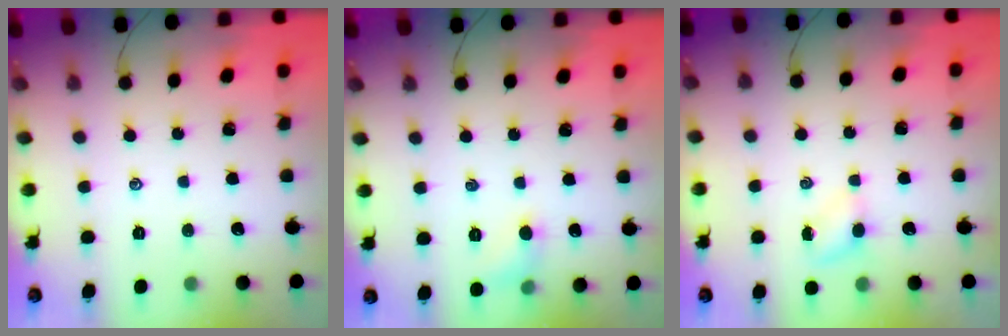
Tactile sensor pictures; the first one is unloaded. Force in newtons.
{"total": 5.5, "press": 5.3, "slide": 1.7}
{"total": 3.7, "press": 3.6, "slide": 1.2}